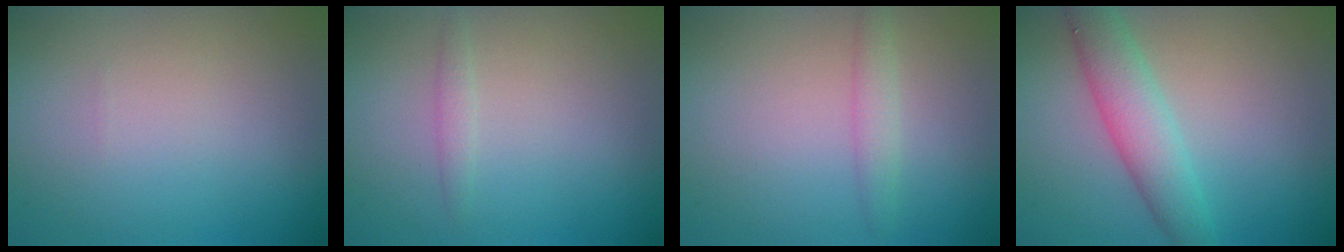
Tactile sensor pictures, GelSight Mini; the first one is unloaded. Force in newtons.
{"total": 1.0, "press": 1.0, "slide": 0.0}
{"total": 1.6, "press": 1.6, "slide": 0.1}
{"total": 4.3, "press": 4.3, "slide": 0.1}